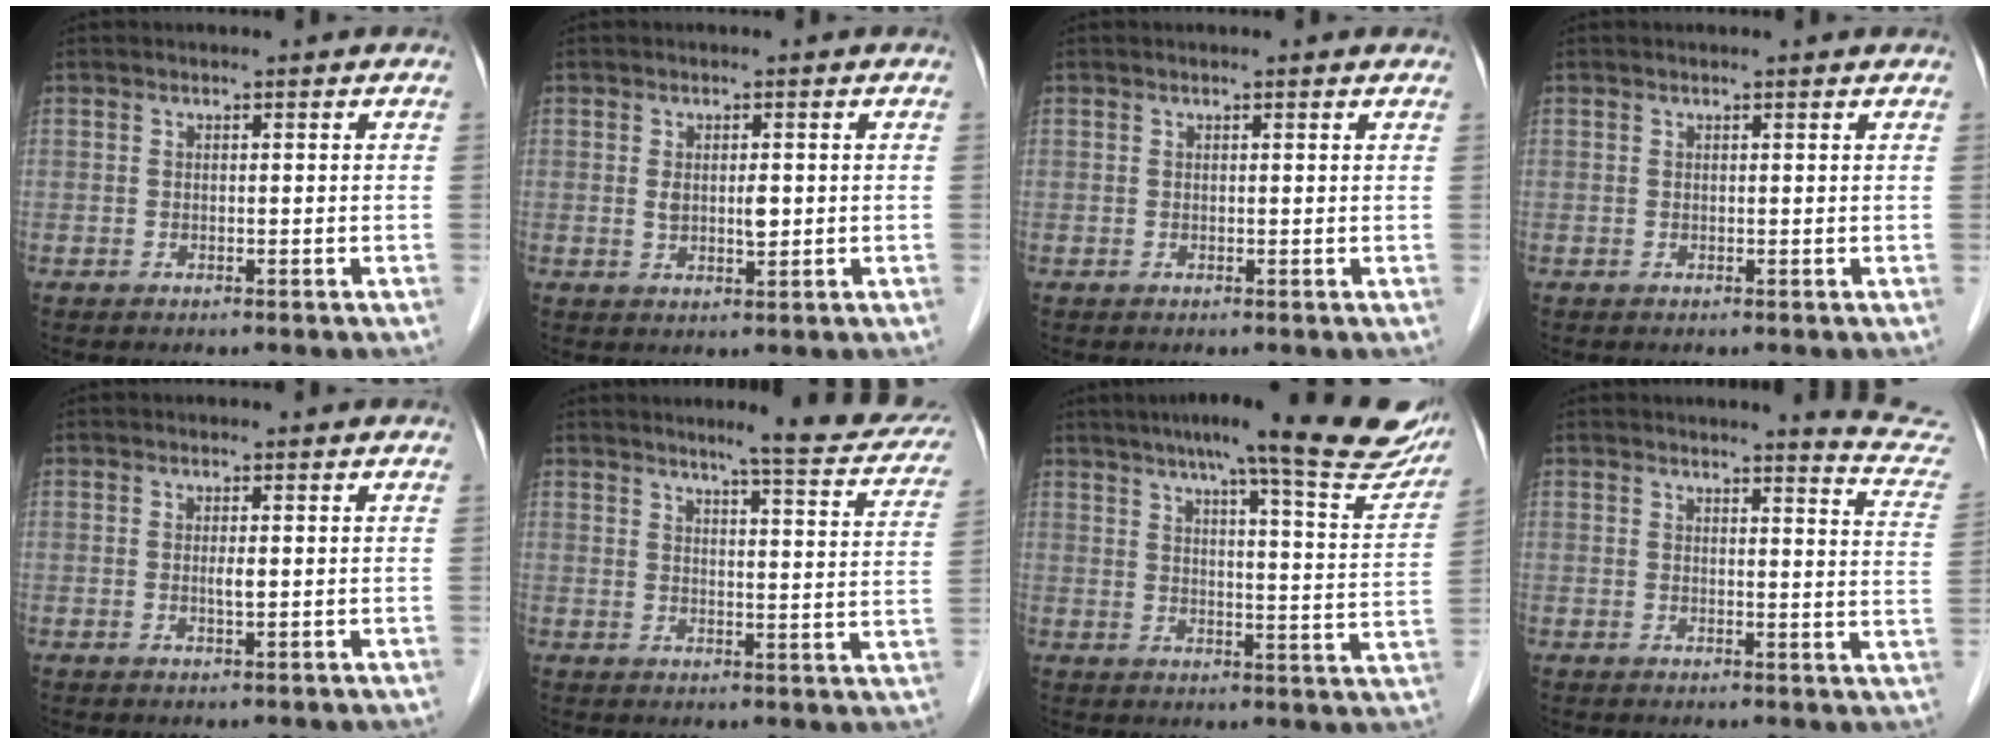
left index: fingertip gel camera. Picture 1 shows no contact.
{"total": 2.9, "force": [0.2, 1.1, 2.7], "torque": [-0.046, -0.004, 0.004]}
{"total": 0.9, "force": [0.7, 0.1, 0.6], "torque": [-0.010, 0.009, 0.009]}
{"total": 0.8, "force": [0.7, -0.1, 0.4], "torque": [-0.014, 0.006, 0.011]}
{"total": 1.3, "force": [0.0, 0.2, 1.3], "torque": [-0.026, -0.001, 0.000]}
{"total": 12.9, "force": [11.3, 0.8, 6.2], "torque": [-0.063, -0.026, 0.117]}
{"total": 21.6, "force": [18.0, 1.9, 11.9], "torque": [-0.155, -0.019, 0.214]}
{"total": 9.0, "force": [8.9, -0.6, 1.4], "torque": [-0.008, -0.076, 0.074]}